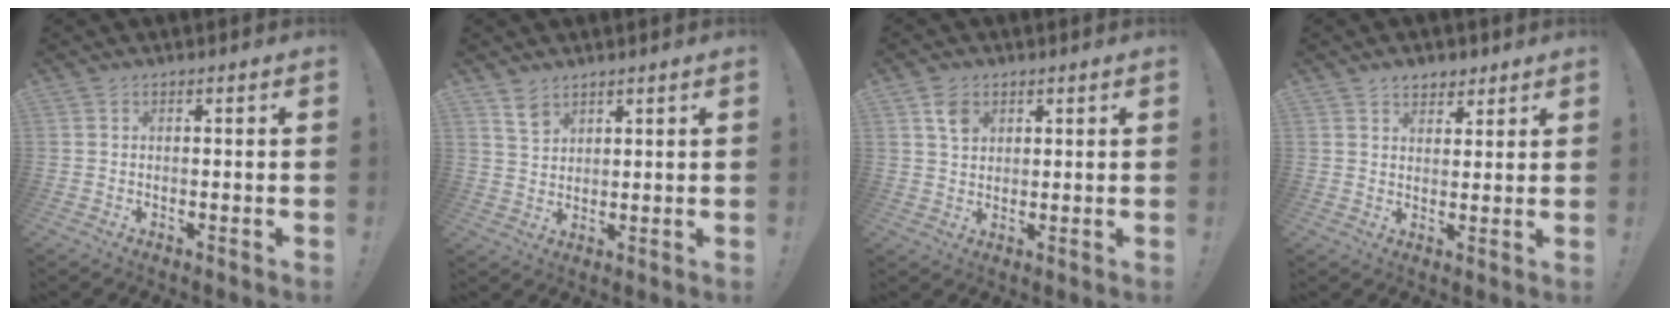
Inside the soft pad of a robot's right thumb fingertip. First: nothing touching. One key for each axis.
{"total": 5.0, "fx": 3.7, "fy": 3.0, "fz": 1.7, "tx": -0.029, "ty": -0.019, "tz": 0.070}
{"total": 4.9, "fx": 2.5, "fy": 3.6, "fz": 2.2, "tx": -0.029, "ty": -0.005, "tz": 0.044}
{"total": 4.6, "fx": 3.3, "fy": 3.0, "fz": 1.1, "tx": -0.005, "ty": -0.017, "tz": 0.058}